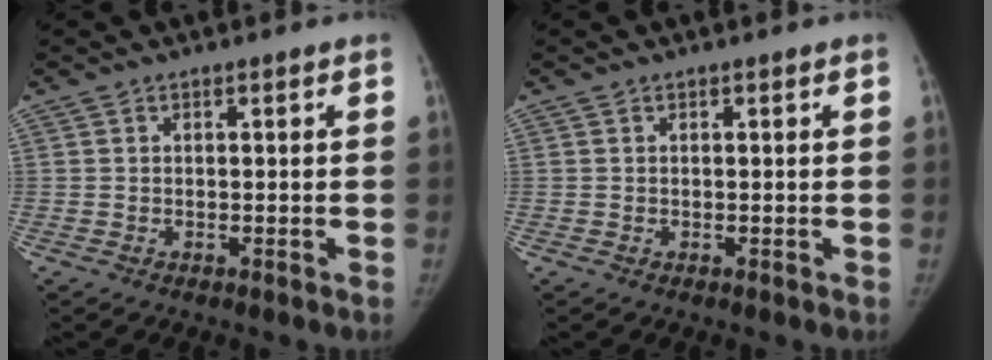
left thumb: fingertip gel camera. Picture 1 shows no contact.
{"total": 0.0}